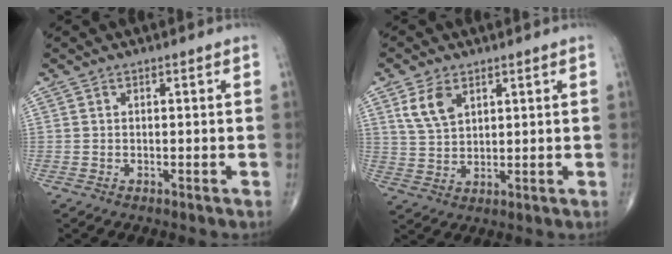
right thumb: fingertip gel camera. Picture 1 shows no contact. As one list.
[{"total": 6.2, "force": [3.0, 3.7, 4.0], "torque": [-0.069, -0.011, 0.066]}]